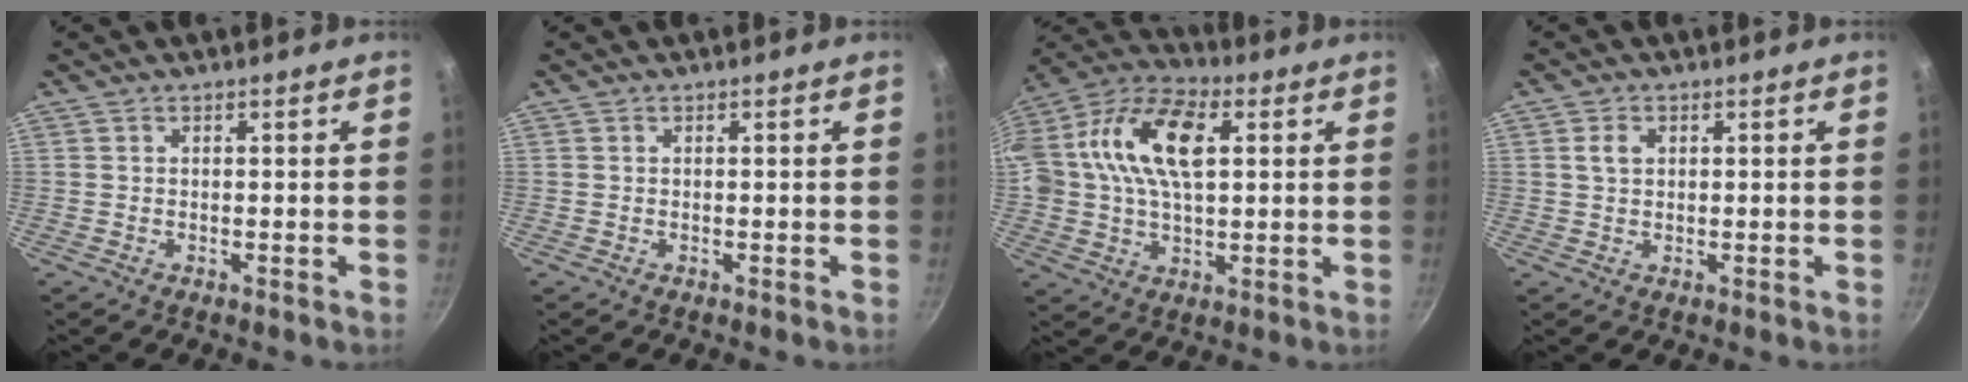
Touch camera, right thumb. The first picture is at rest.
{"total": 0.0}
{"total": 19.1, "force": [3.8, 11.4, 14.9], "torque": [-0.273, 0.025, 0.050]}
{"total": 2.5, "force": [0.7, 1.8, 1.6], "torque": [-0.023, 0.003, 0.013]}